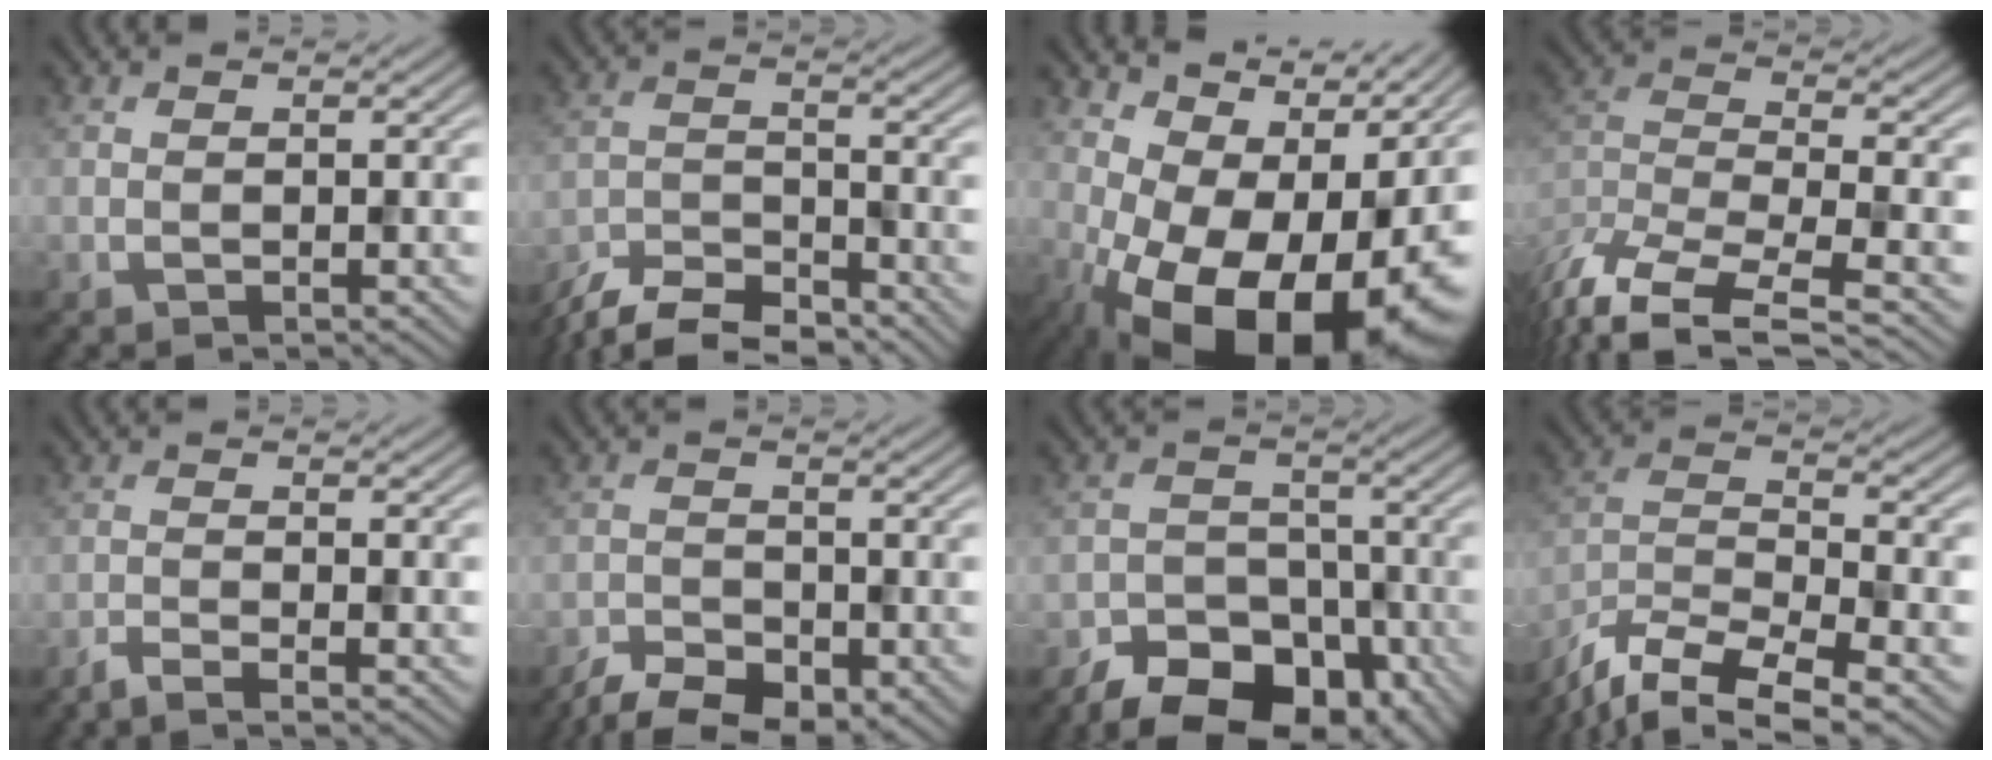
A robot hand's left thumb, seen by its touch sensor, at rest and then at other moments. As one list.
[{"total": 7.9, "force": [-7.2, 1.9, 2.6], "torque": [-0.053, -0.012, -0.137]}, {"total": 17.2, "force": [-2.3, 9.4, 14.2], "torque": [-0.187, -0.021, -0.007]}, {"total": 12.0, "force": [-9.0, 3.7, 7.0], "torque": [-0.170, -0.016, -0.166]}, {"total": 2.5, "force": [-1.8, 0.2, 1.7], "torque": [-0.030, -0.001, -0.045]}, {"total": 7.1, "force": [-5.4, 3.1, 3.4], "torque": [-0.058, -0.017, -0.089]}, {"total": 11.3, "force": [-7.5, 6.6, 5.2], "torque": [-0.077, -0.014, -0.123]}, {"total": 11.9, "force": [-9.4, 3.1, 6.6], "torque": [-0.140, -0.015, -0.175]}]